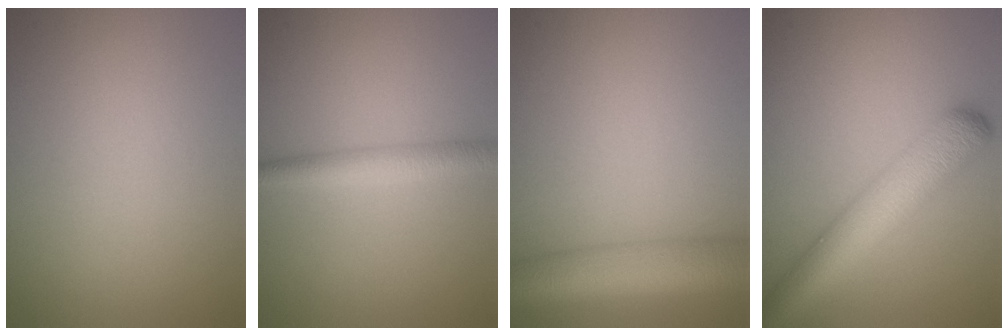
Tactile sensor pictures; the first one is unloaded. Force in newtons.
{"total": 2.5, "press": 2.5, "slide": 0.1}
{"total": 7.9, "press": 7.9, "slide": 0.4}
{"total": 6.9, "press": 6.9, "slide": 0.3}